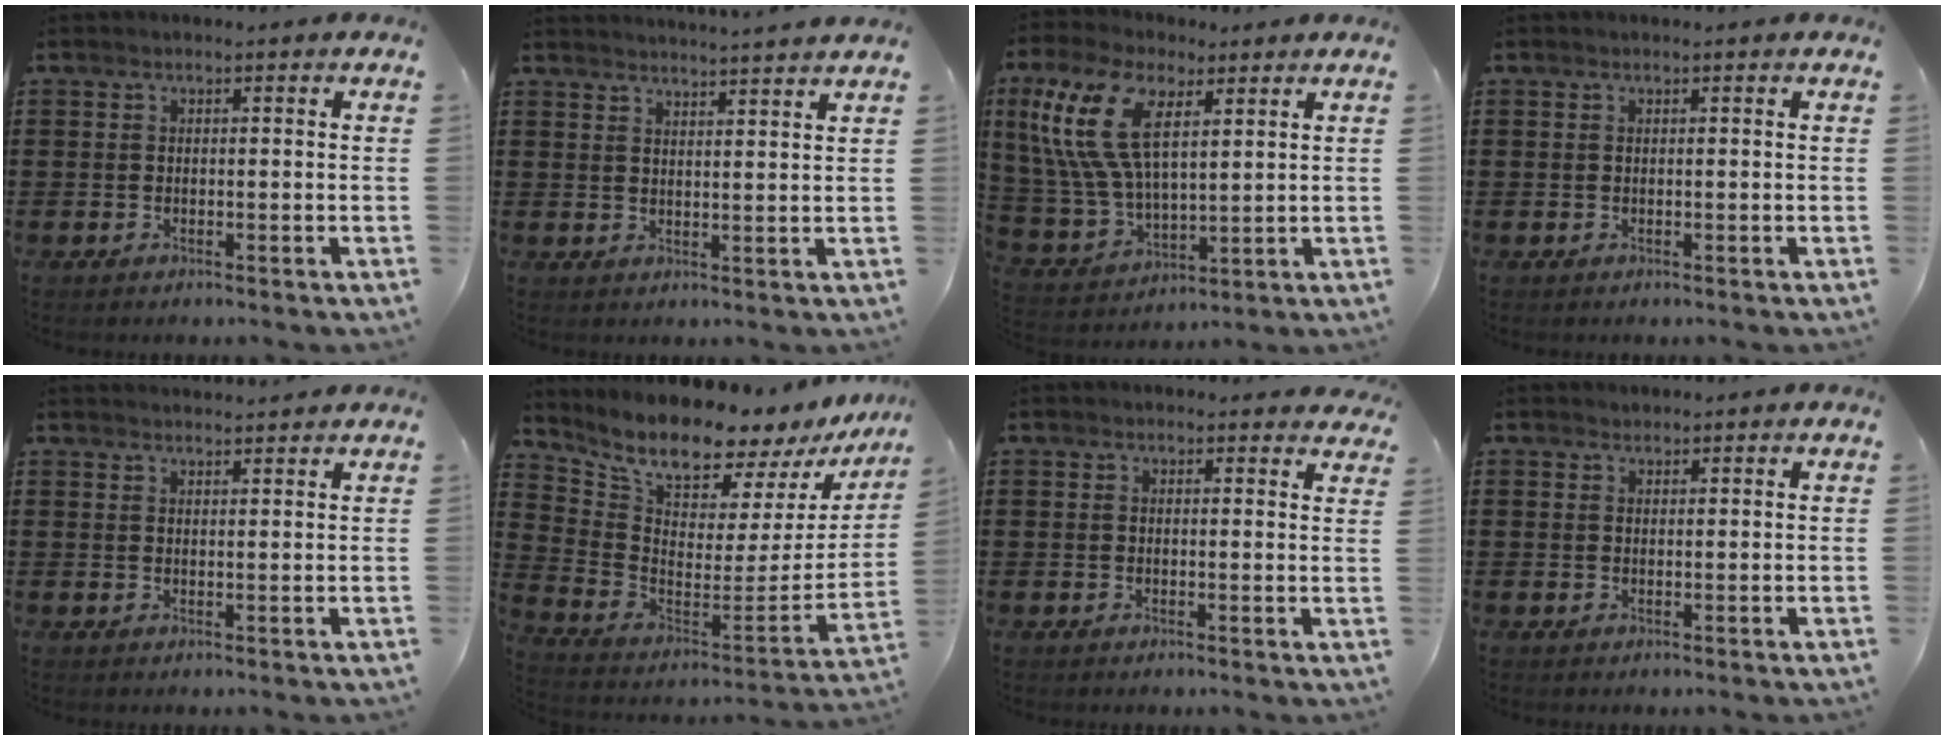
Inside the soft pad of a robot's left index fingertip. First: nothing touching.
{"total": 2.9, "force": [2.8, -0.8, 0.0], "torque": [-0.009, -0.016, 0.051]}
{"total": 14.4, "force": [6.2, 7.1, 10.9], "torque": [-0.263, 0.003, 0.109]}
{"total": 0.0}
{"total": 1.7, "force": [1.7, -0.1, -0.1], "torque": [-0.003, -0.002, 0.032]}
{"total": 8.8, "force": [8.1, 1.7, 3.0], "torque": [-0.090, -0.075, 0.134]}
{"total": 1.6, "force": [1.5, 0.4, 0.2], "torque": [-0.001, -0.001, 0.027]}
{"total": 0.9, "force": [0.8, 0.2, -0.2], "torque": [0.000, -0.001, 0.017]}